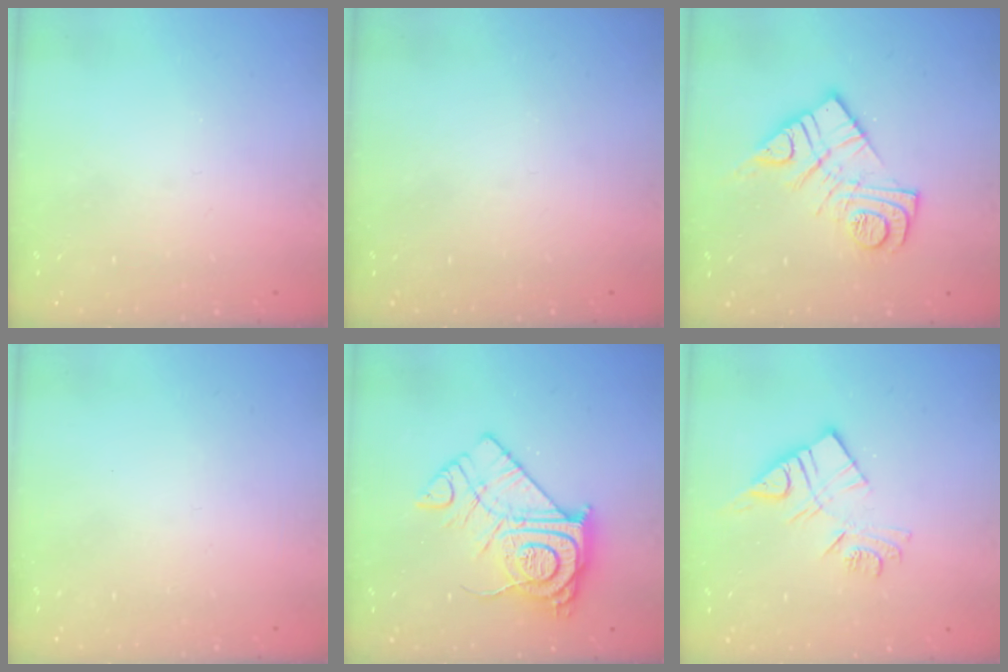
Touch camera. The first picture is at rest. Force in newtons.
{"total": 0.0}
{"total": 13.9, "press": 13.8, "slide": 1.2}
{"total": 1.6, "press": 1.6, "slide": 0.1}
{"total": 17.2, "press": 17.1, "slide": 1.3}
{"total": 10.8, "press": 10.7, "slide": 0.9}